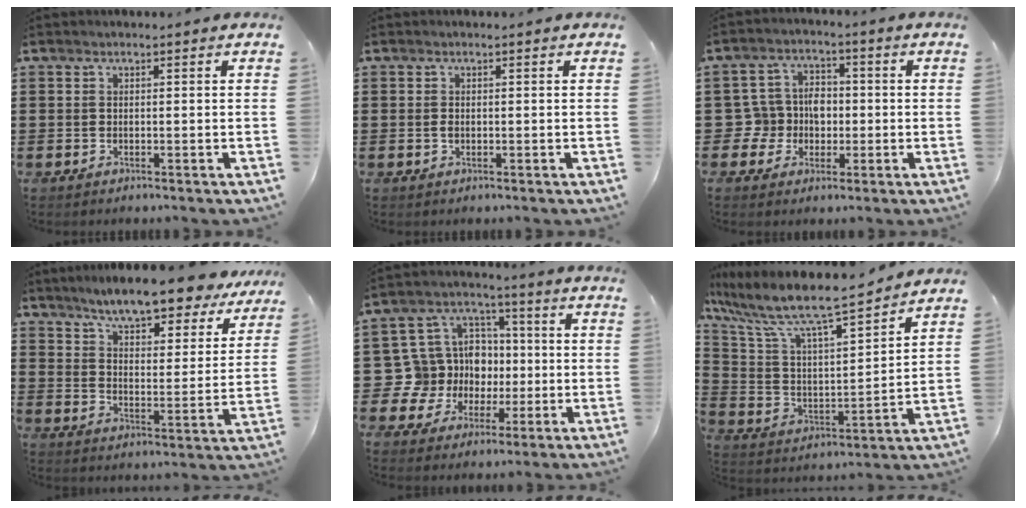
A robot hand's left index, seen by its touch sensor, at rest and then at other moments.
{"total": 0.9, "force": [0.0, 0.5, 0.8], "torque": [-0.018, 0.000, -0.001]}
{"total": 2.5, "force": [-0.8, 2.3, 0.7], "torque": [-0.023, 0.004, -0.021]}
{"total": 8.7, "force": [8.0, 0.1, 3.6], "torque": [-0.093, -0.047, 0.135]}
{"total": 11.8, "force": [-0.1, 11.1, 3.8], "torque": [-0.138, 0.000, 0.009]}
{"total": 10.0, "force": [8.3, 0.9, 5.4], "torque": [-0.142, -0.061, 0.136]}